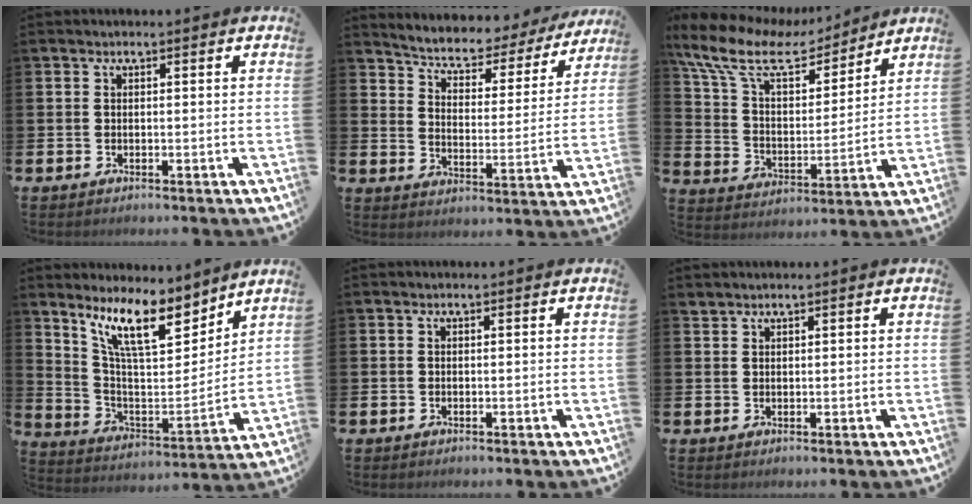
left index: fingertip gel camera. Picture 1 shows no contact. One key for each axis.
{"total": 5.2, "fx": 4.8, "fy": 1.7, "fz": 1.2, "tx": -0.057, "ty": -0.038, "tz": 0.075}
{"total": 10.9, "fx": 8.8, "fy": 4.3, "fz": 4.8, "tx": -0.131, "ty": -0.049, "tz": 0.151}
{"total": 12.1, "fx": 9.1, "fy": 3.5, "fz": 7.0, "tx": -0.159, "ty": -0.045, "tz": 0.160}
{"total": 0.0}
{"total": 1.1, "fx": 1.1, "fy": 0.2, "fz": -0.1, "tx": 0.001, "ty": 0.002, "tz": 0.020}